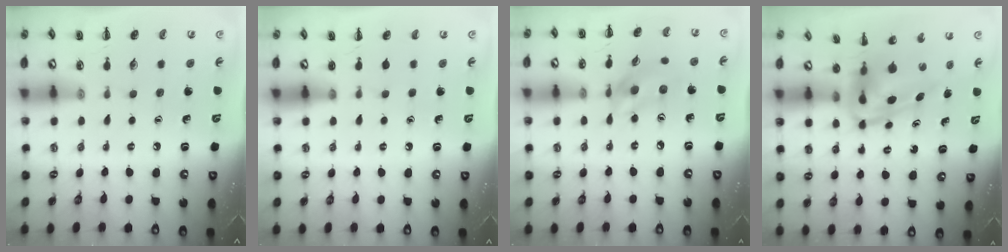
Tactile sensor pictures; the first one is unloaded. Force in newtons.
{"total": 0.0}
{"total": 10.0, "press": 9.8, "slide": 1.7}
{"total": 5.0, "press": 4.9, "slide": 0.9}